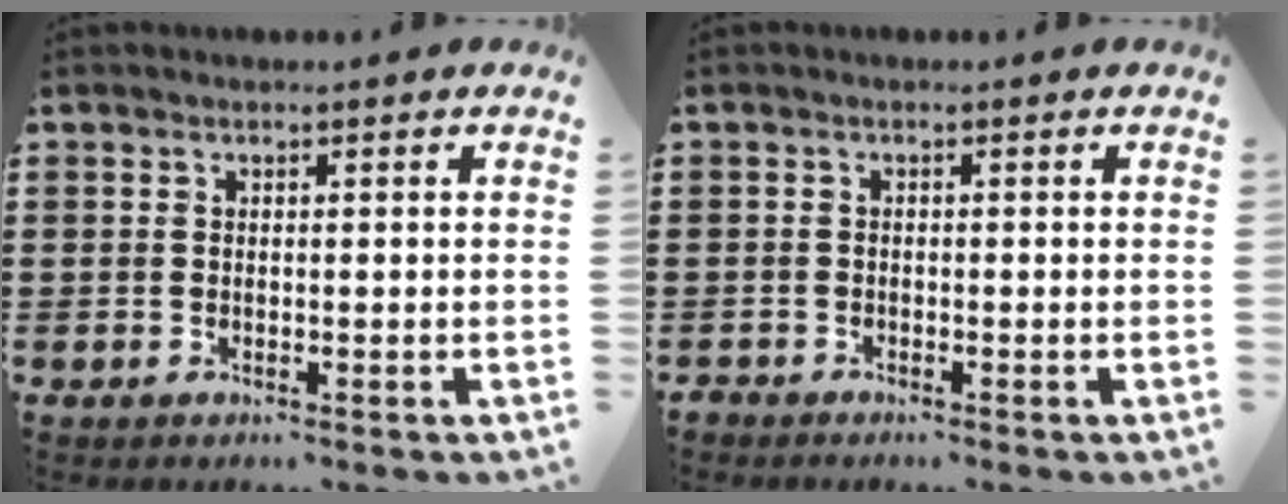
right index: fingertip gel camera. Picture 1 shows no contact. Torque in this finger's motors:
{"motor_torque": [-1.80, -0.34, -1.05, -0.21]}